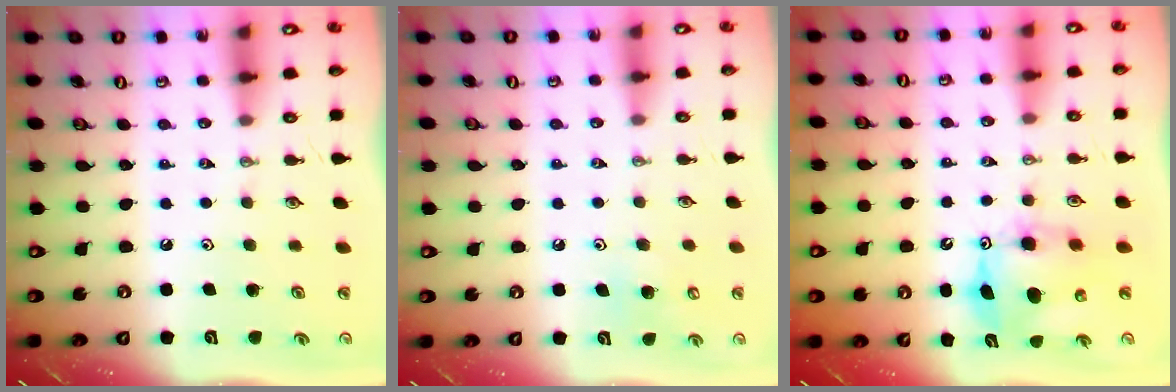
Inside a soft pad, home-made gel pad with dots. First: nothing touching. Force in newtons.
{"total": 6.3, "press": 6.3, "slide": 0.0}
{"total": 9.4, "press": 9.3, "slide": 0.6}